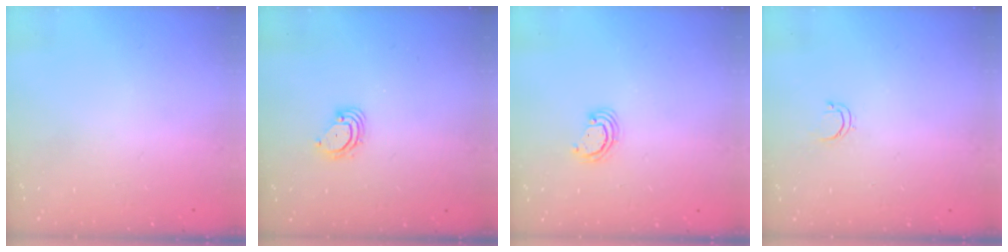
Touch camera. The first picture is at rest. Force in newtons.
{"total": 4.3, "press": 4.3, "slide": 0.4}
{"total": 2.8, "press": 2.8, "slide": 0.3}
{"total": 3.5, "press": 3.5, "slide": 0.5}